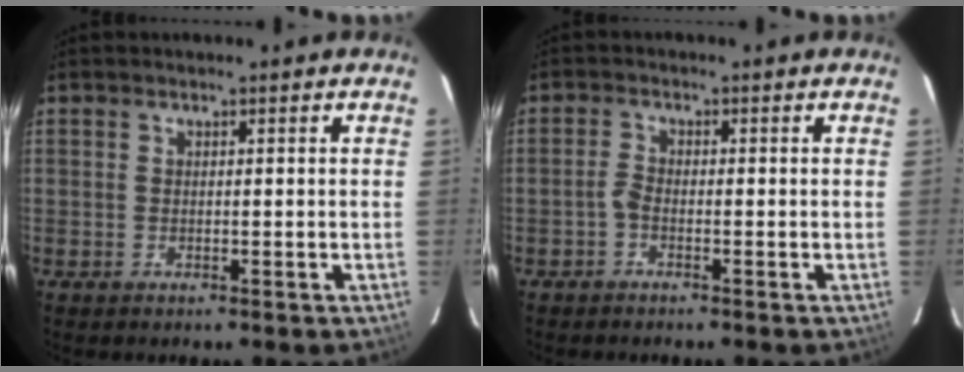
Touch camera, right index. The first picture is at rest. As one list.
[{"total": 1.6, "force": [-1.1, 0.5, 1.0], "torque": [-0.029, 0.007, -0.026]}]